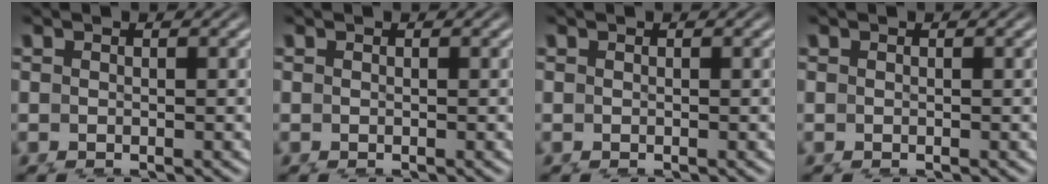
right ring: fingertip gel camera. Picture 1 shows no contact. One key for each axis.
{"total": 0.0}
{"total": 0.0}
{"total": 0.0}